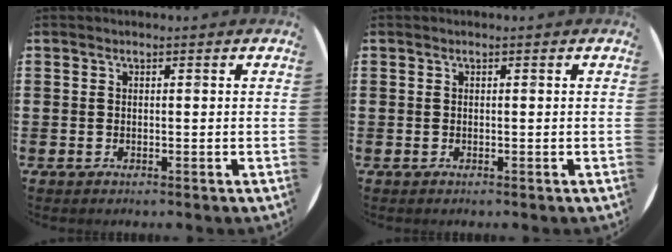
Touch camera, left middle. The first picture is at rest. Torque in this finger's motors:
{"motor_torque": [0.46, -0.59, 0.00, 0.00]}